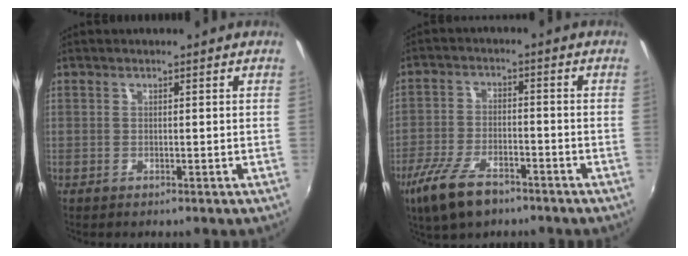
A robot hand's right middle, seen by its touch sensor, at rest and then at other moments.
{"total": 10.8, "force": [-7.2, 4.4, 6.7], "torque": [-0.161, -0.020, -0.135]}